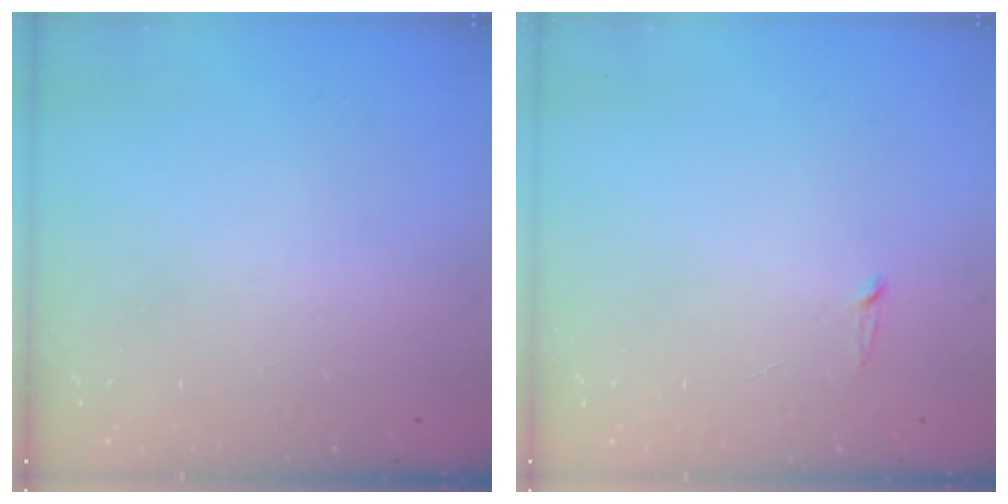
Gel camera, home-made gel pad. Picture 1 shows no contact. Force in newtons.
{"total": 2.5, "press": 2.5, "slide": 0.2}